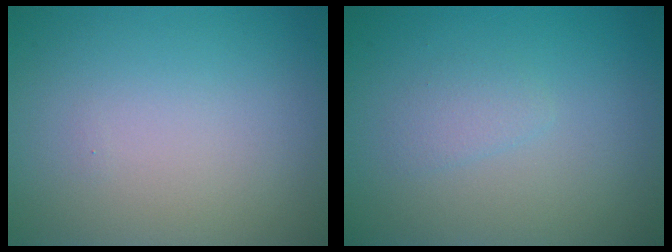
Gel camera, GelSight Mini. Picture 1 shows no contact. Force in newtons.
{"total": 1.1, "press": 1.1, "slide": 0.0}